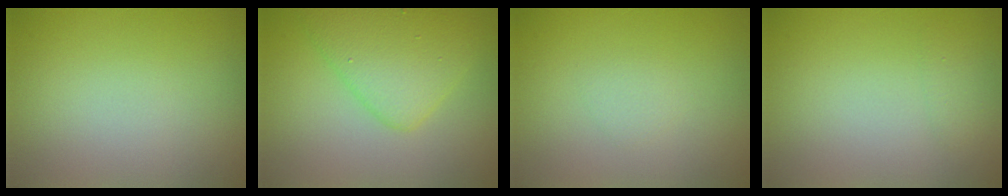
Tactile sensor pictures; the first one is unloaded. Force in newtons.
{"total": 4.6, "press": 4.6, "slide": 0.3}
{"total": 0.8, "press": 0.8, "slide": 0.1}
{"total": 0.7, "press": 0.7, "slide": 0.0}